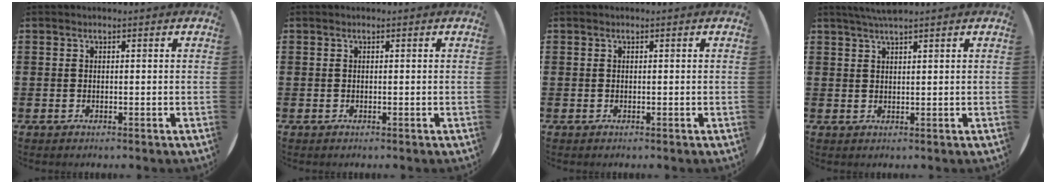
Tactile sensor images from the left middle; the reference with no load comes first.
{"total": 0.0}
{"total": 0.0}
{"total": 2.3, "force": [2.0, -0.1, 1.2], "torque": [-0.026, 0.001, 0.037]}